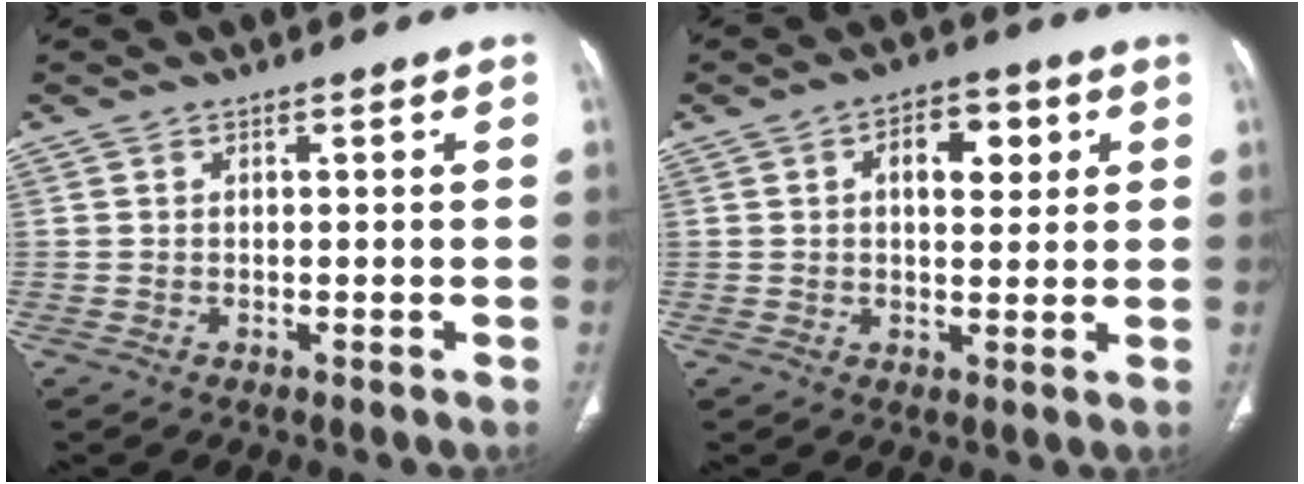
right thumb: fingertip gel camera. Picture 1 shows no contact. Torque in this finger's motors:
{"motor_torque": [-0.78, 0.45, 0.15, 0.20, 0.09]}